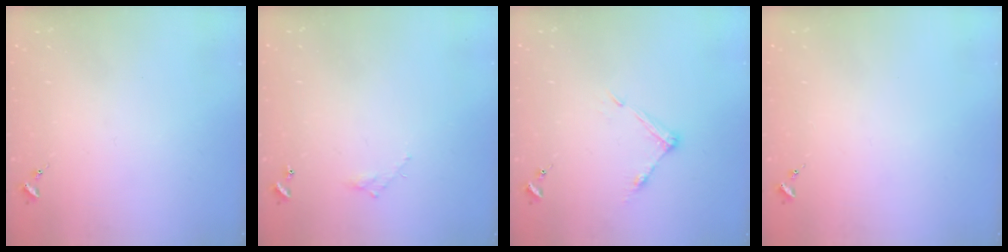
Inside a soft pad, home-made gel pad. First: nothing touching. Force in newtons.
{"total": 3.5, "press": 3.5, "slide": 0.2}
{"total": 6.8, "press": 6.7, "slide": 0.4}
{"total": 0.0}